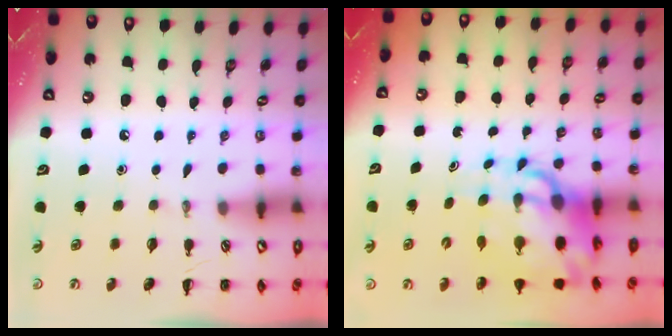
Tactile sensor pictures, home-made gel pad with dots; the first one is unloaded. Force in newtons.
{"total": 13.9, "press": 13.4, "slide": 3.8}